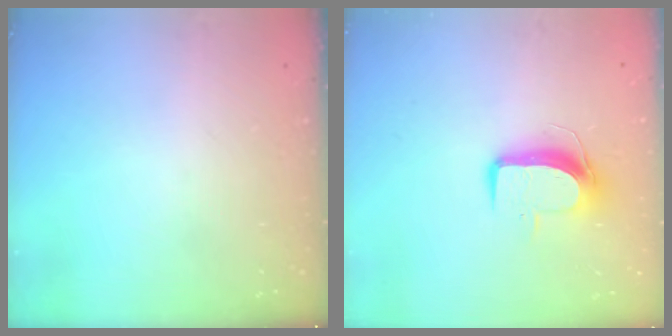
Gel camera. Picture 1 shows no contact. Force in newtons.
{"total": 9.5, "press": 9.5, "slide": 0.8}